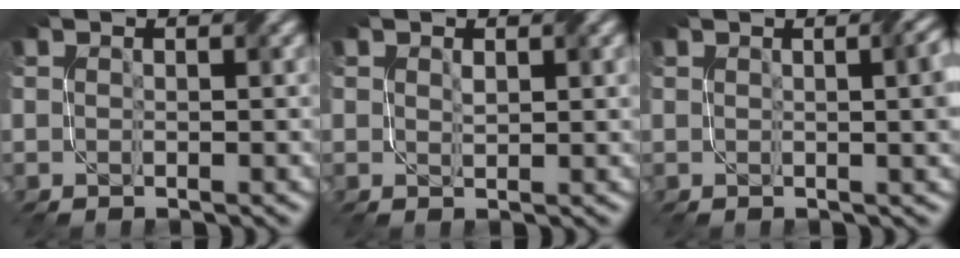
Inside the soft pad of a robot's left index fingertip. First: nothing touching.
{"total": 1.2, "force": [0.5, 0.6, 0.9], "torque": [-0.017, -0.005, 0.015]}
{"total": 5.3, "force": [0.8, 2.2, 4.7], "torque": [-0.023, 0.014, 0.010]}